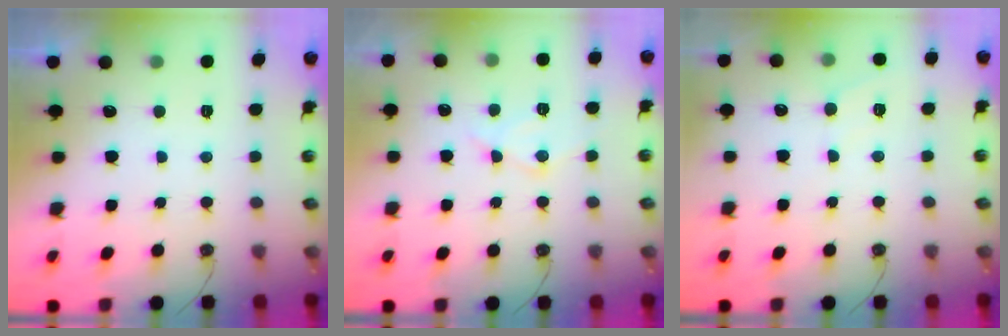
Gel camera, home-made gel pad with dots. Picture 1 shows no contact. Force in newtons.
{"total": 9.0, "press": 9.0, "slide": 0.7}
{"total": 4.7, "press": 4.7, "slide": 0.7}